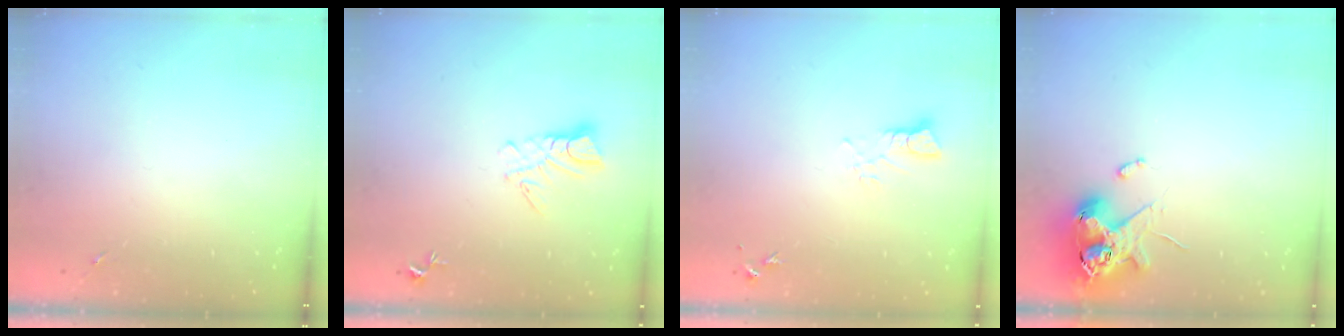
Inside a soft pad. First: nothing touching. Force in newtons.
{"total": 6.6, "press": 6.5, "slide": 0.6}
{"total": 3.1, "press": 3.1, "slide": 0.3}
{"total": 11.7, "press": 11.5, "slide": 1.7}